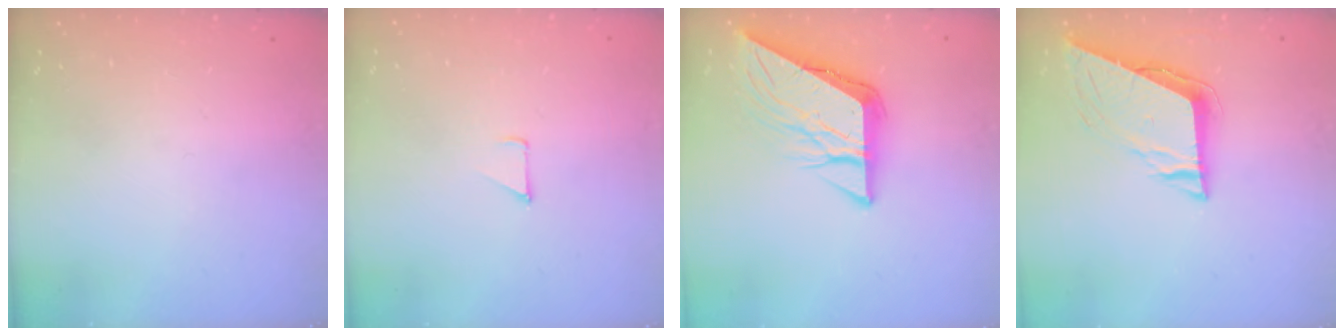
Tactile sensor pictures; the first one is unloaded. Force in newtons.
{"total": 2.9, "press": 2.8, "slide": 0.3}
{"total": 9.0, "press": 8.9, "slide": 1.0}
{"total": 8.3, "press": 8.2, "slide": 0.4}